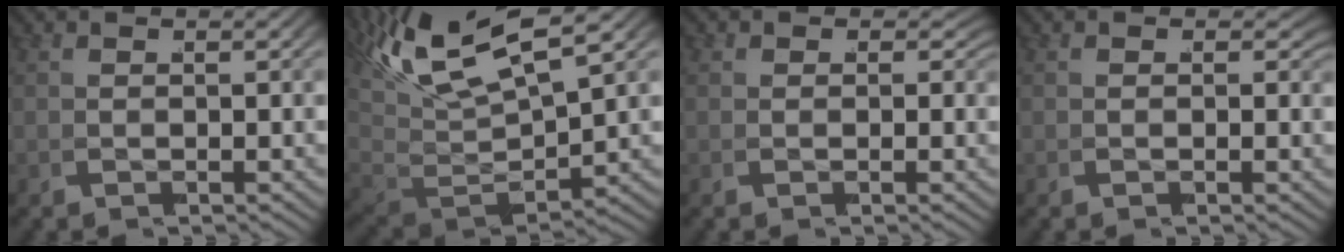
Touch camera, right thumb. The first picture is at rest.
{"total": 9.4, "force": [1.1, 5.7, 7.4], "torque": [-0.146, -0.013, 0.022]}
{"total": 1.3, "force": [0.7, 1.1, -0.1], "torque": [0.003, -0.001, 0.007]}
{"total": 0.7, "force": [0.4, 0.5, -0.1], "torque": [0.001, -0.001, 0.002]}